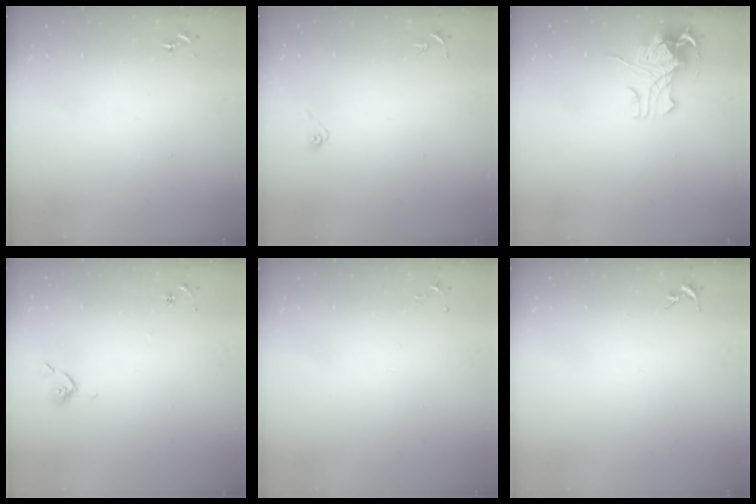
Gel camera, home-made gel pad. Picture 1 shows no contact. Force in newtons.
{"total": 3.7, "press": 3.2, "slide": 1.9}
{"total": 10.7, "press": 10.6, "slide": 1.4}
{"total": 4.4, "press": 4.3, "slide": 0.8}
{"total": 3.5, "press": 3.5, "slide": 0.5}
{"total": 0.0}